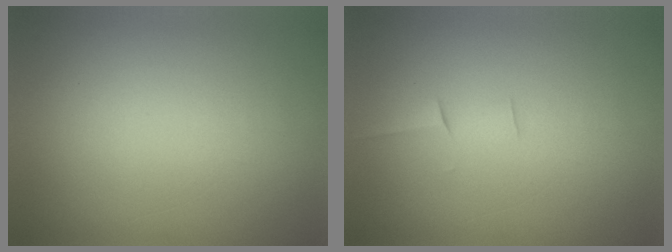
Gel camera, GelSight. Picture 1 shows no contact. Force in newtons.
{"total": 1.5}